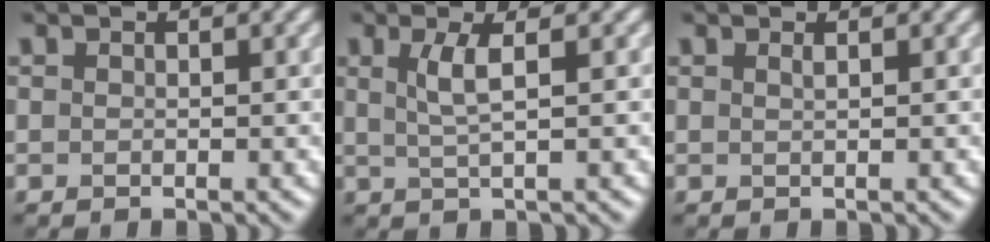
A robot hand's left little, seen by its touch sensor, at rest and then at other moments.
{"total": 2.6, "force": [0.8, 0.6, 2.4], "torque": [-0.048, -0.003, 0.015]}
{"total": 0.6, "force": [0.3, 0.2, 0.4], "torque": [-0.004, 0.001, 0.005]}